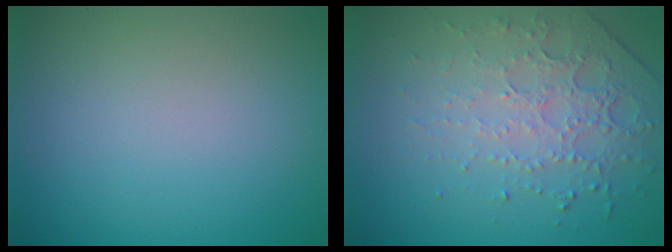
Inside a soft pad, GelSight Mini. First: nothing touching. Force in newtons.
{"total": 4.7, "press": 3.1, "slide": 3.6}